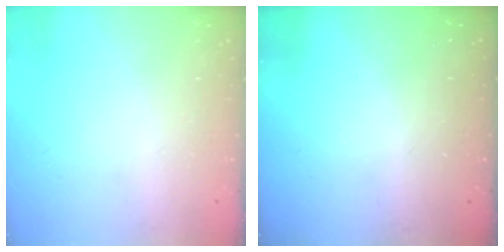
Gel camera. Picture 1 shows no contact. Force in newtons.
{"total": 3.0, "press": 3.0, "slide": 0.3}